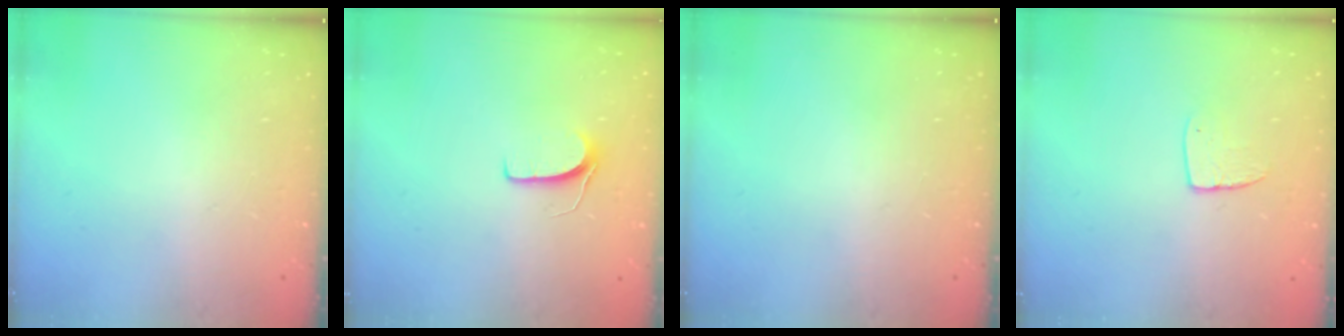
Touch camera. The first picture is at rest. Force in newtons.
{"total": 5.9, "press": 5.9, "slide": 0.4}
{"total": 0.0}
{"total": 6.1, "press": 6.1, "slide": 0.4}